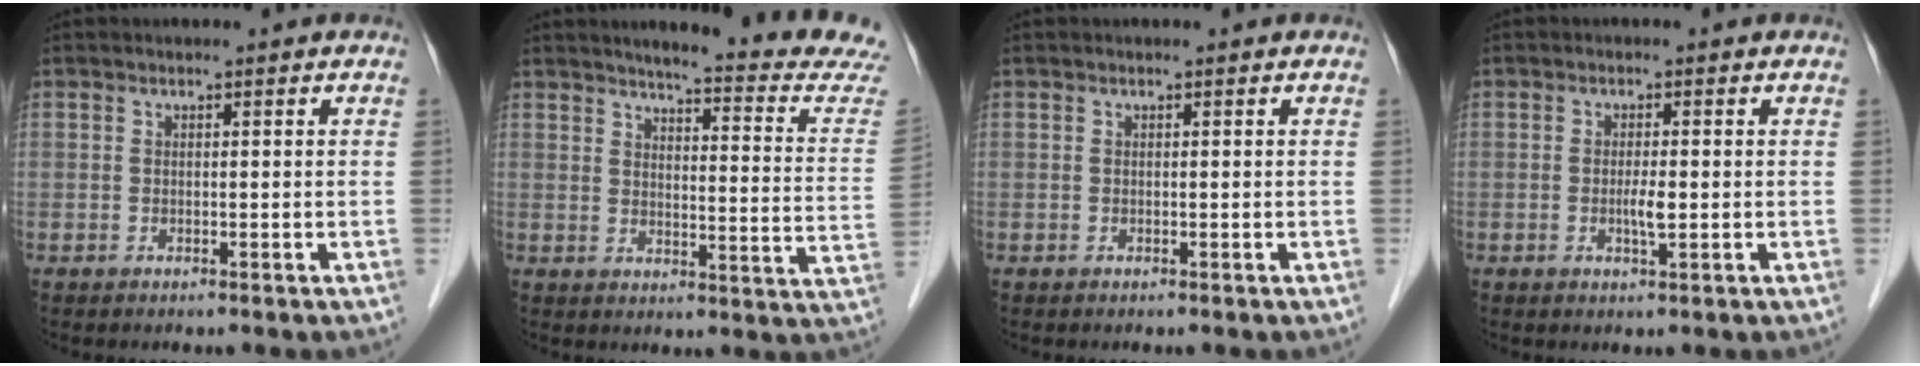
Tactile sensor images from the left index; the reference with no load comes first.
{"total": 18.0, "force": [16.9, -0.6, 6.3], "torque": [-0.076, -0.094, 0.184]}
{"total": 0.0}
{"total": 2.2, "force": [-0.3, 0.3, 2.1], "torque": [-0.041, -0.002, -0.005]}